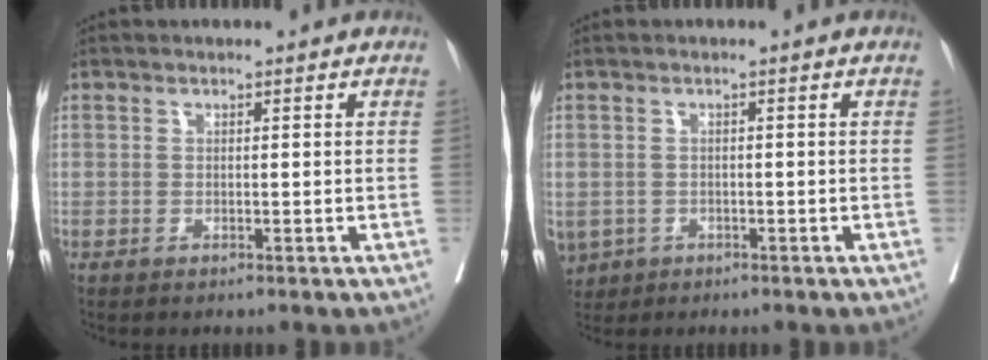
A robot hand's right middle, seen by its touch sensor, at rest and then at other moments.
{"total": 5.7, "force": [-2.7, 4.7, 1.6], "torque": [-0.041, -0.001, -0.037]}